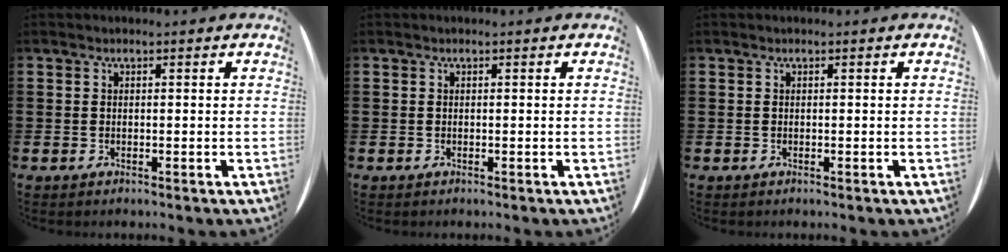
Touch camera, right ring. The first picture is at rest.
{"total": 0.0}
{"total": 0.0}